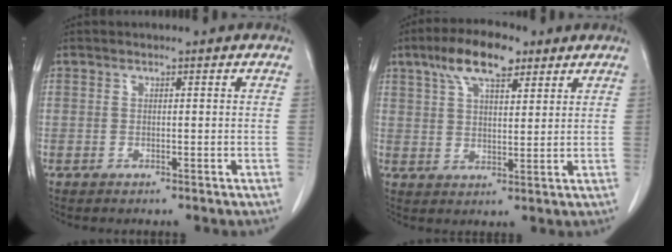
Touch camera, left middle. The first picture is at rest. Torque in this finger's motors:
{"motor_torque": [1.26, -0.87, 0.19, 0.07]}